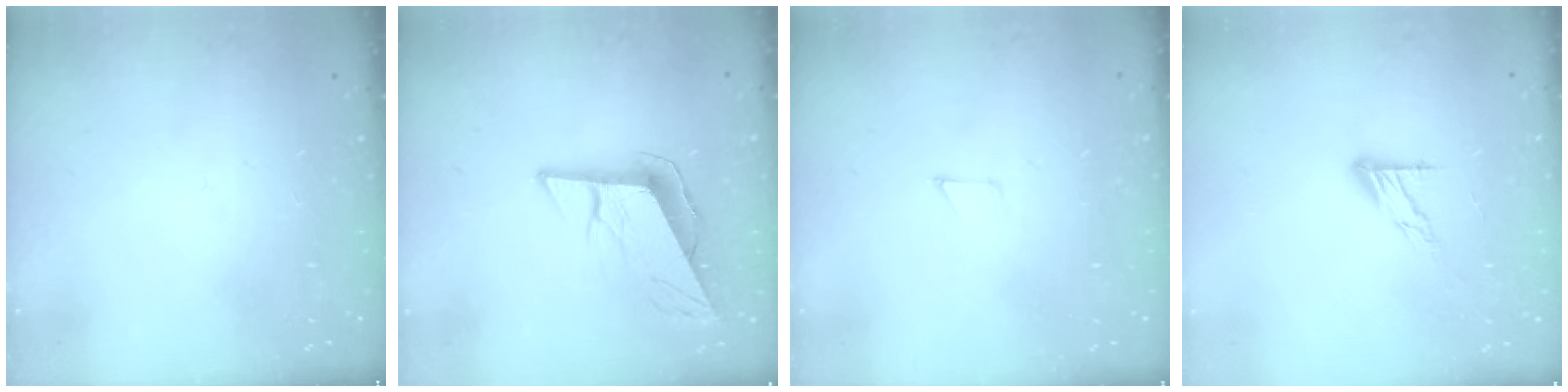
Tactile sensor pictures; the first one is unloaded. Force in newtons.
{"total": 10.5, "press": 10.2, "slide": 2.4}
{"total": 2.6, "press": 2.6, "slide": 0.2}
{"total": 8.7, "press": 8.7, "slide": 0.7}